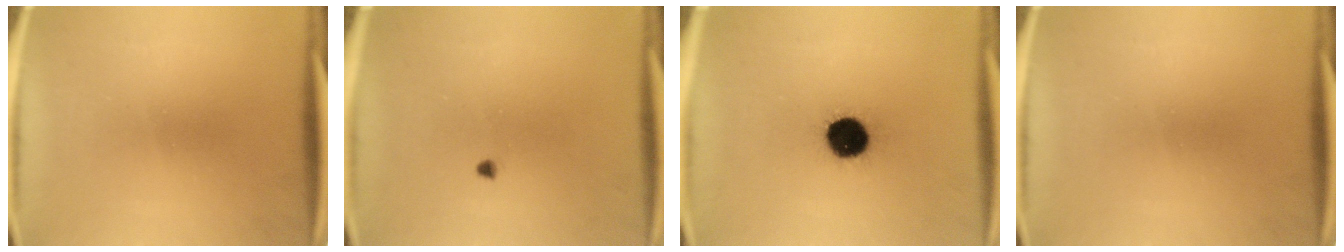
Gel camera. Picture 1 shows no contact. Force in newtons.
{"total": 0.7}
{"total": 12.6}
{"total": 0.0}